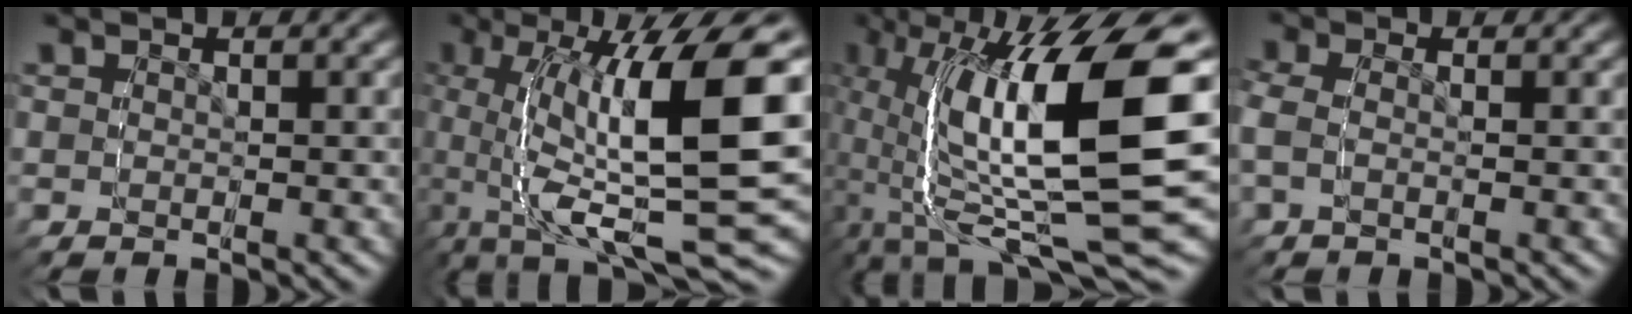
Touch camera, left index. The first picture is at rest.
{"total": 11.2, "force": [2.6, 2.4, 10.7], "torque": [-0.167, 0.055, 0.032]}
{"total": 11.9, "force": [0.9, 5.4, 10.6], "torque": [-0.199, 0.016, 0.020]}
{"total": 1.8, "force": [-1.5, -1.0, 0.2], "torque": [-0.011, -0.001, -0.024]}